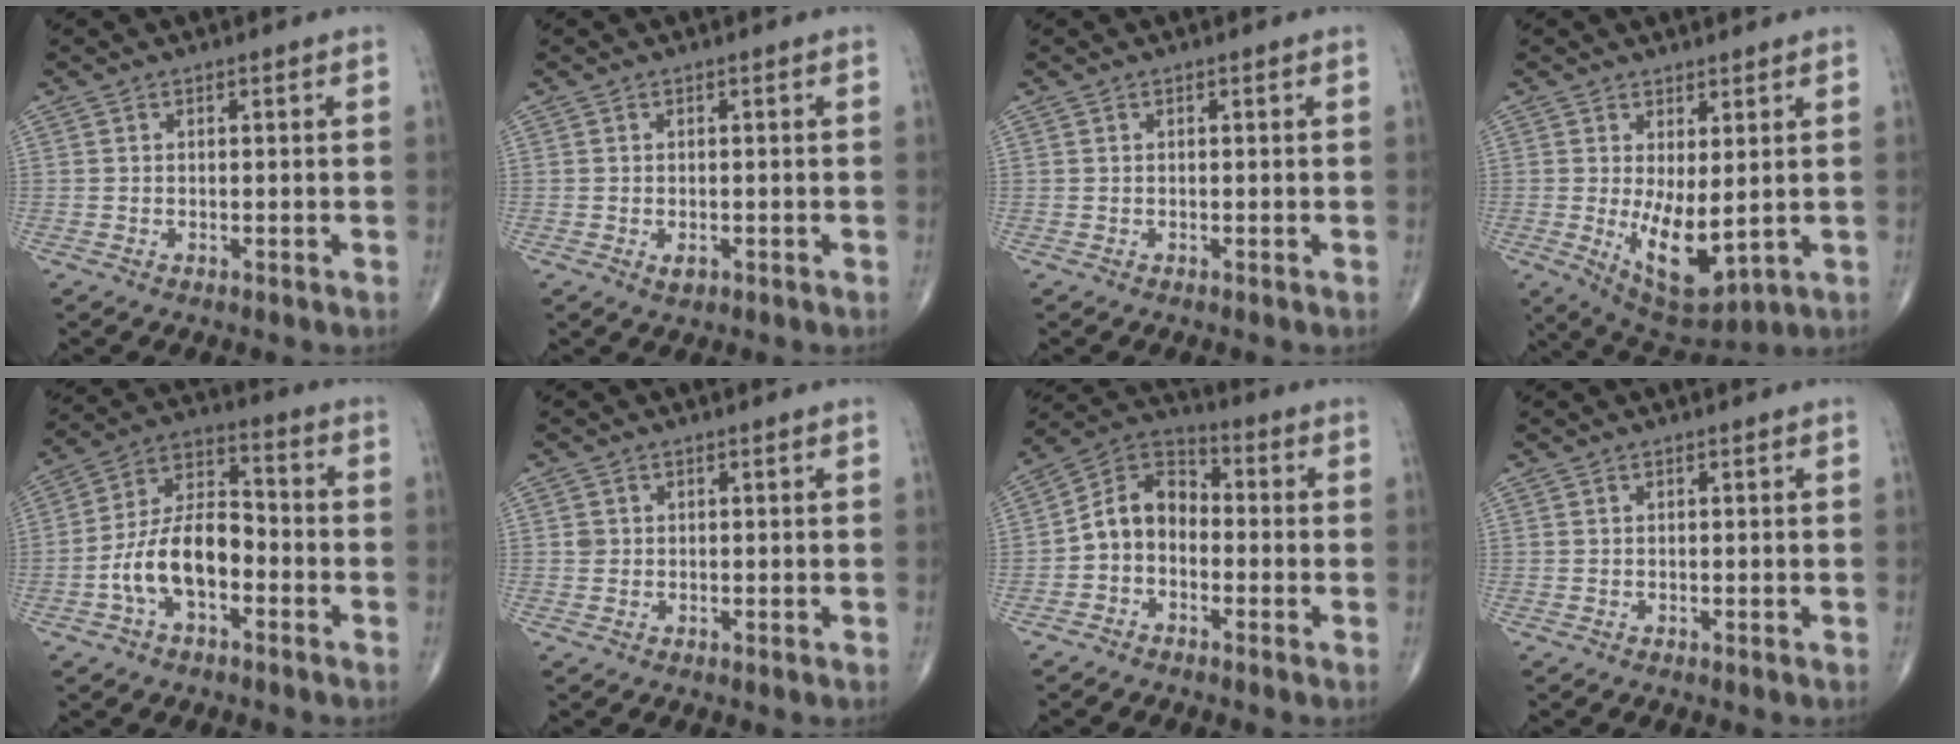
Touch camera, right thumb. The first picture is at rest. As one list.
[{"total": 1.5, "force": [-0.5, 0.9, 1.1], "torque": [-0.017, -0.002, -0.006]}, {"total": 0.0}, {"total": 10.0, "force": [-0.4, 4.3, 9.0], "torque": [-0.138, -0.026, 0.015]}, {"total": 12.9, "force": [-4.0, 7.1, 10.0], "torque": [-0.175, 0.048, -0.080]}, {"total": 1.2, "force": [0.1, 1.2, 0.3], "torque": [0.001, 0.002, 0.003]}, {"total": 8.8, "force": [-1.9, 6.6, 5.5], "torque": [-0.076, 0.040, -0.053]}, {"total": 0.0}]